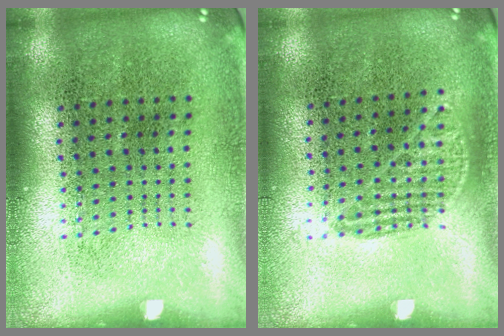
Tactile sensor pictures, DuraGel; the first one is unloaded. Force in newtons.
{"total": 1.0, "press": 0.7, "slide": 0.7}